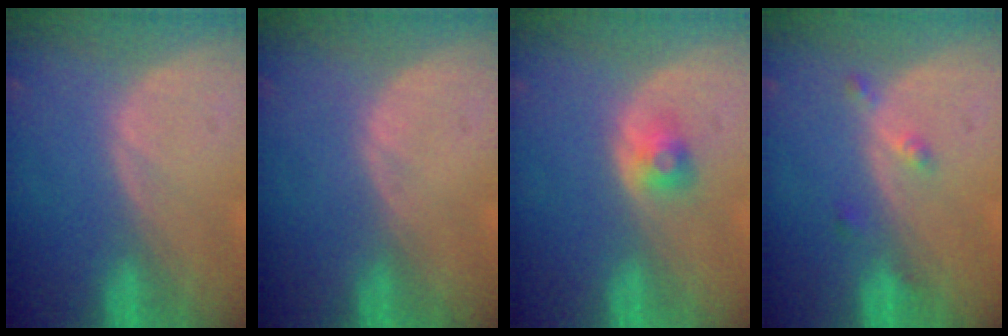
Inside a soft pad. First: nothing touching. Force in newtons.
{"total": 0.0}
{"total": 2.6, "press": 2.4, "slide": 1.0}
{"total": 2.4, "press": 2.0, "slide": 1.3}